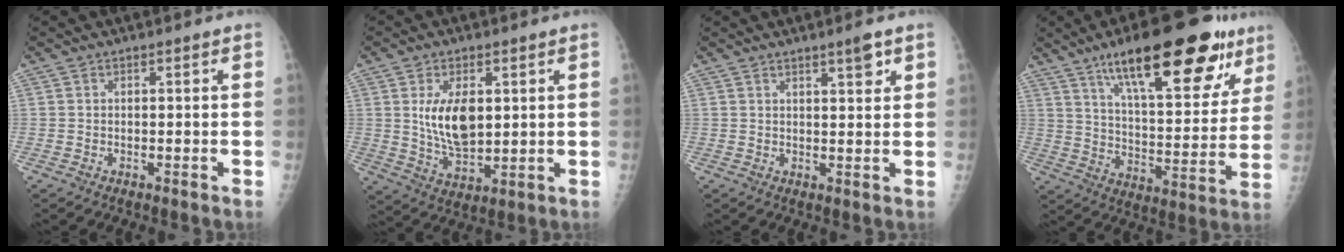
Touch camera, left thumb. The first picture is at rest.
{"total": 10.1, "force": [2.1, 5.5, 8.3], "torque": [-0.132, -0.018, 0.050]}
{"total": 3.2, "force": [2.1, 0.5, 2.4], "torque": [-0.031, -0.014, 0.032]}
{"total": 26.2, "force": [15.7, 8.8, 19.1], "torque": [-0.241, -0.040, 0.241]}